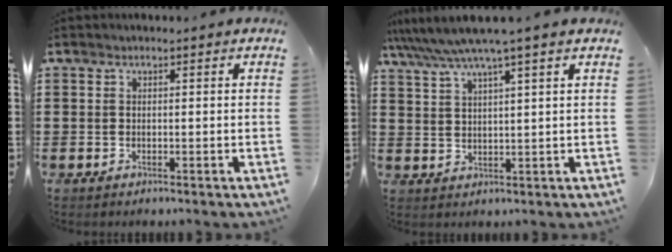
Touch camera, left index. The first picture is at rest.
{"total": 5.4, "force": [4.2, -0.4, 3.4], "torque": [-0.079, -0.016, 0.070]}